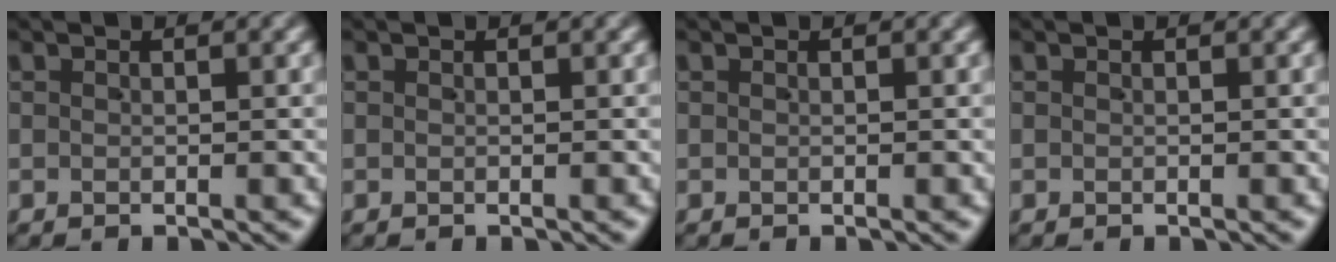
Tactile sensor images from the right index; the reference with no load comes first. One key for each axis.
{"total": 0.0}
{"total": 0.0}
{"total": 0.0}